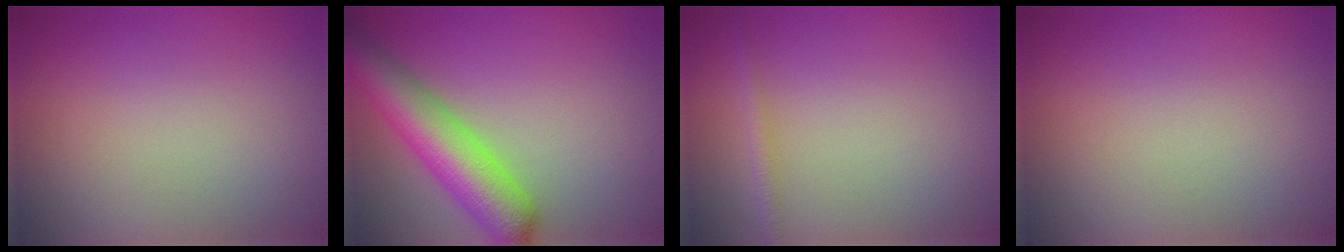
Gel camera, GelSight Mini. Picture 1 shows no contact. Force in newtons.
{"total": 7.6, "press": 7.6, "slide": 0.3}
{"total": 1.2, "press": 1.2, "slide": 0.1}
{"total": 0.0}